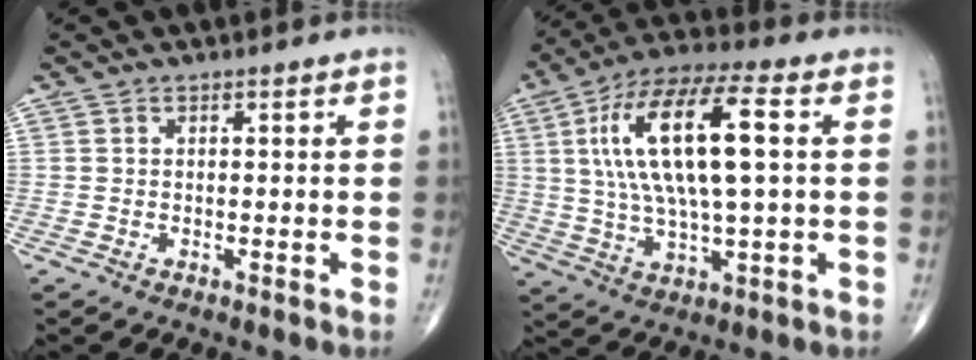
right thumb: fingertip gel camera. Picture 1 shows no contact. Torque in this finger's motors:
{"motor_torque": [0.18, 3.80, 1.91, 0.86, 0.68]}